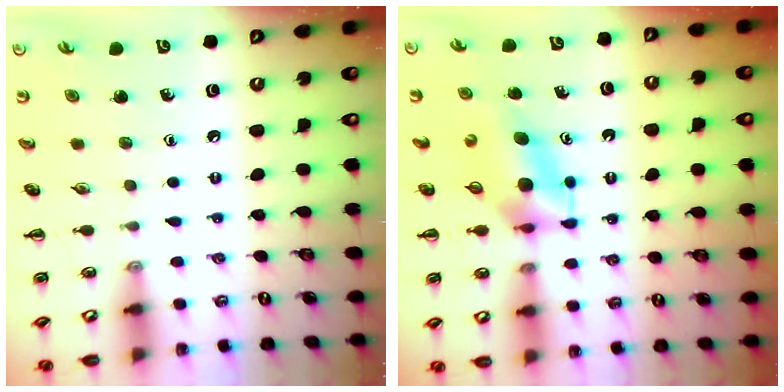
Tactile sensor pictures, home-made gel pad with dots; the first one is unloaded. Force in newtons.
{"total": 6.2, "press": 6.1, "slide": 0.8}